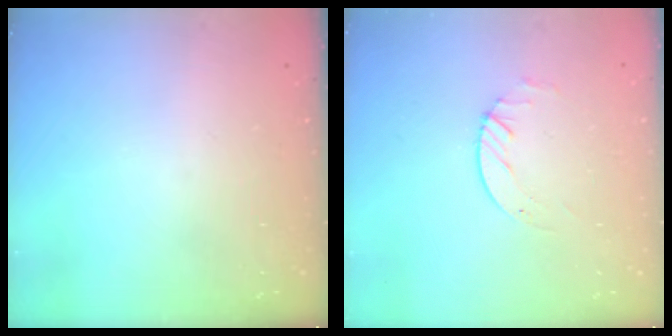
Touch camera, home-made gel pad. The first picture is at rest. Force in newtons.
{"total": 2.0, "press": 2.0, "slide": 0.2}